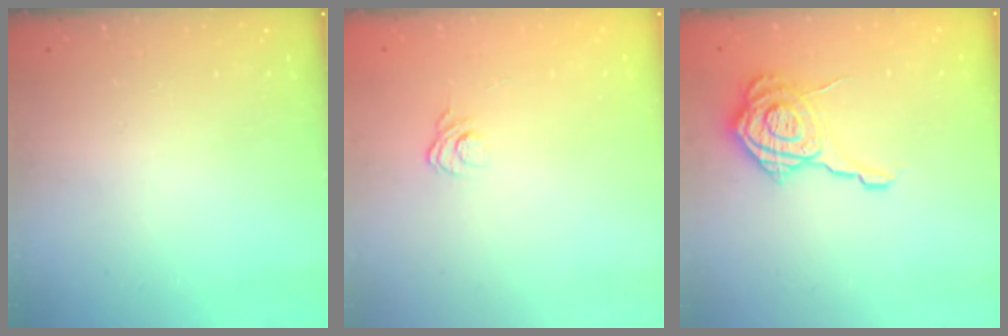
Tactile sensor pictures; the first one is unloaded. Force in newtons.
{"total": 2.8, "press": 2.5, "slide": 1.4}
{"total": 13.5, "press": 13.4, "slide": 1.1}